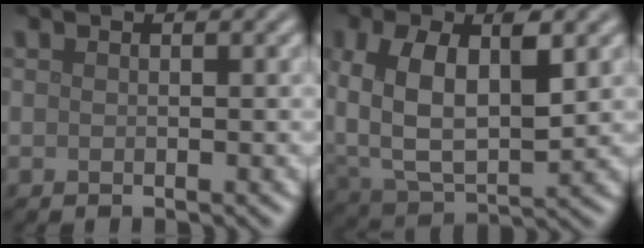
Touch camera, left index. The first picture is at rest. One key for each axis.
{"total": 7.9, "fx": 1.7, "fy": 4.3, "fz": 6.4, "tx": -0.127, "ty": -0.001, "tz": 0.026}